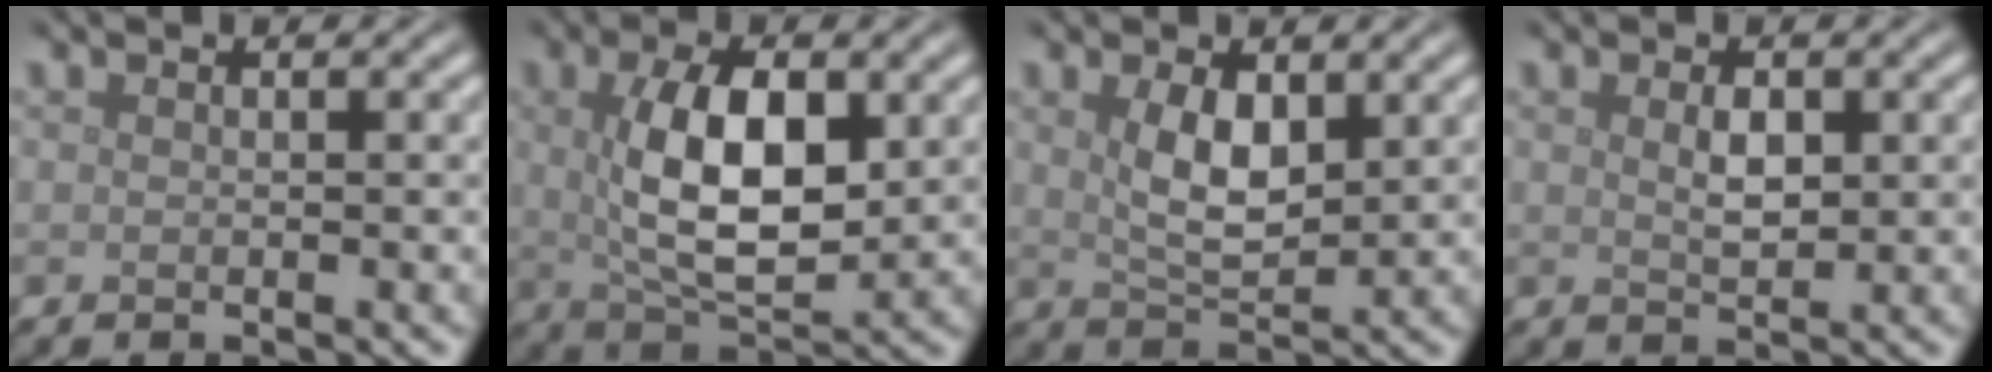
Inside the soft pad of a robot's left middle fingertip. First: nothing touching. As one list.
[{"total": 8.1, "force": [1.2, 3.6, 7.2], "torque": [-0.134, -0.004, 0.026]}, {"total": 3.9, "force": [1.3, 1.8, 3.2], "torque": [-0.067, -0.004, 0.028]}, {"total": 1.9, "force": [0.5, 0.9, 1.6], "torque": [-0.034, -0.001, 0.014]}]